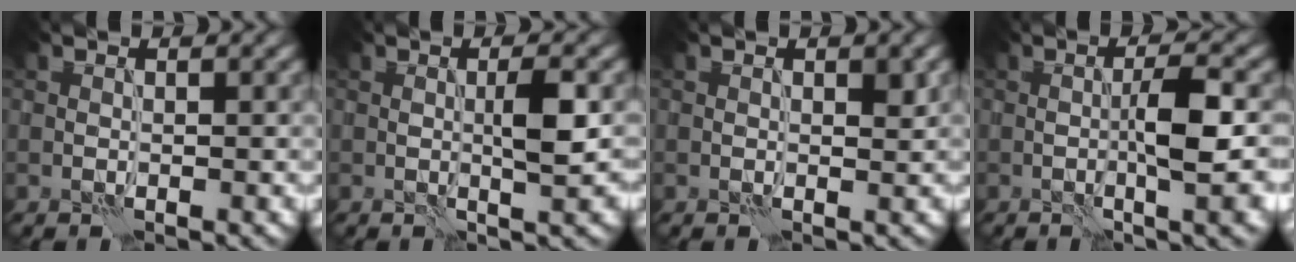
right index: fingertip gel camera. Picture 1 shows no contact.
{"total": 3.0, "force": [0.0, 0.3, 3.0], "torque": [-0.054, 0.004, -0.001]}
{"total": 1.0, "force": [0.4, 0.2, 0.9], "torque": [-0.010, 0.000, 0.005]}
{"total": 5.6, "force": [-0.7, 0.9, 5.5], "torque": [-0.093, 0.005, -0.012]}